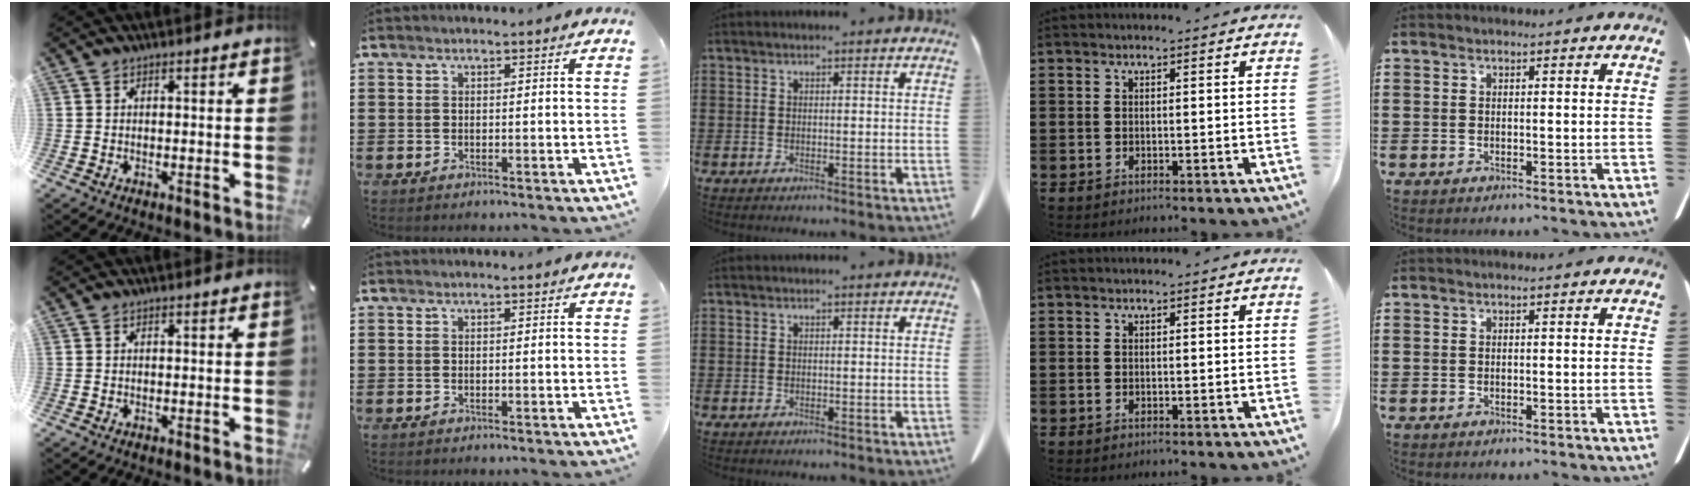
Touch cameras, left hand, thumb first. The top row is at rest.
{}